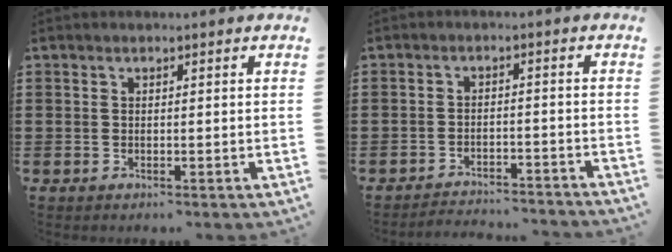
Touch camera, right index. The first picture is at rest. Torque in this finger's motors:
{"motor_torque": [1.13, 1.01, -0.48, -0.14]}